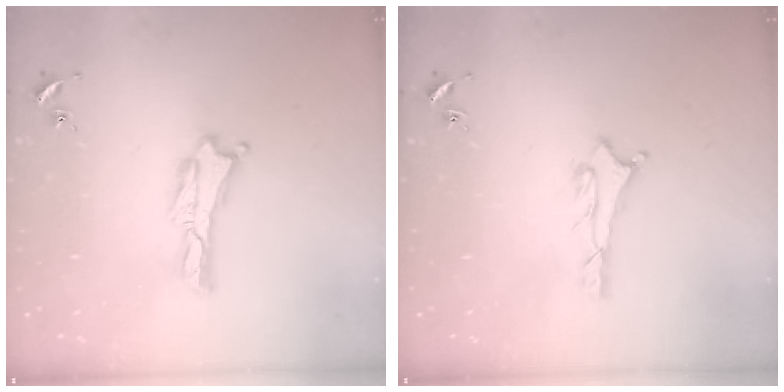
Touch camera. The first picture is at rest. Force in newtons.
{"total": 0.7, "press": 0.7, "slide": 0.2}